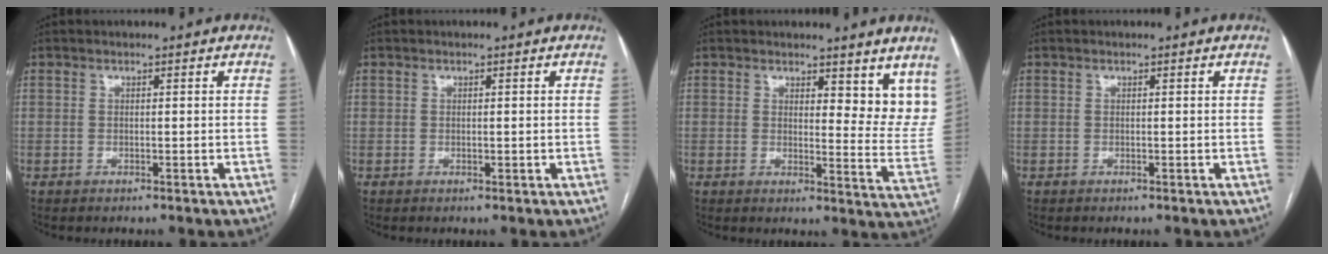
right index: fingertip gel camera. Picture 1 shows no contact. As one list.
[{"total": 0.6, "force": [0.1, 0.4, 0.4], "torque": [-0.004, -0.001, 0.002]}, {"total": 9.3, "force": [7.4, 3.2, 4.6], "torque": [-0.036, -0.033, 0.074]}, {"total": 0.0}]